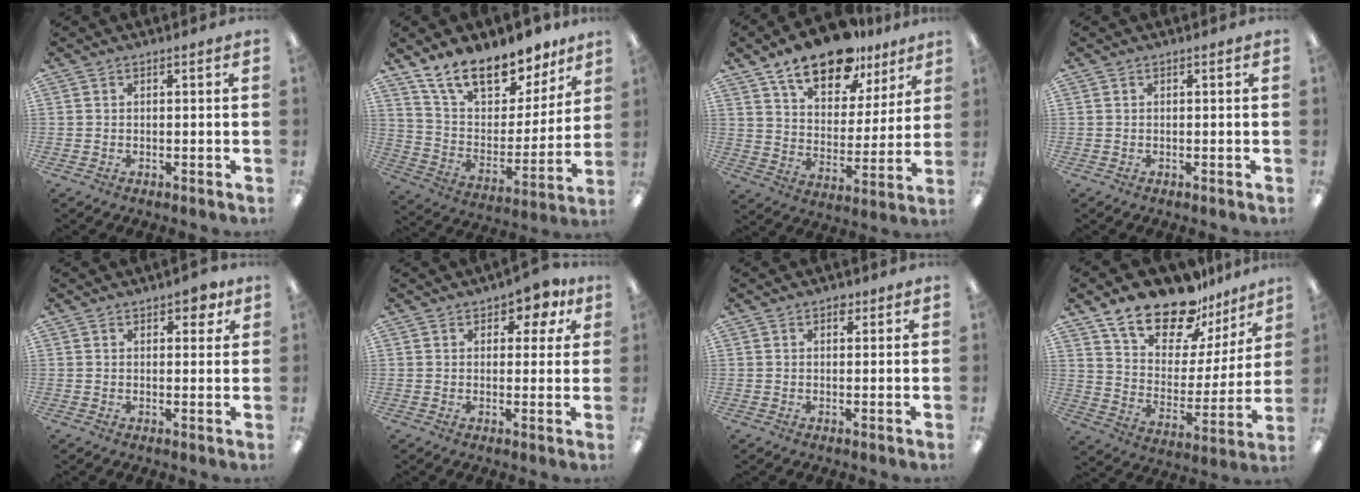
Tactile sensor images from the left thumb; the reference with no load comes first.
{"total": 17.4, "force": [13.6, 7.7, 7.8], "torque": [-0.144, -0.093, 0.245]}
{"total": 17.4, "force": [12.8, 8.0, 8.6], "torque": [-0.137, -0.071, 0.223]}
{"total": 0.0}
{"total": 3.7, "force": [2.3, 1.9, 2.1], "torque": [-0.014, -0.007, 0.034]}
{"total": 5.1, "force": [3.1, 2.9, 2.7], "torque": [-0.031, -0.010, 0.051]}
{"total": 2.2, "force": [1.5, 1.4, 1.0], "torque": [-0.006, -0.003, 0.022]}
{"total": 19.4, "force": [15.6, 8.5, 7.7], "torque": [-0.141, -0.112, 0.279]}